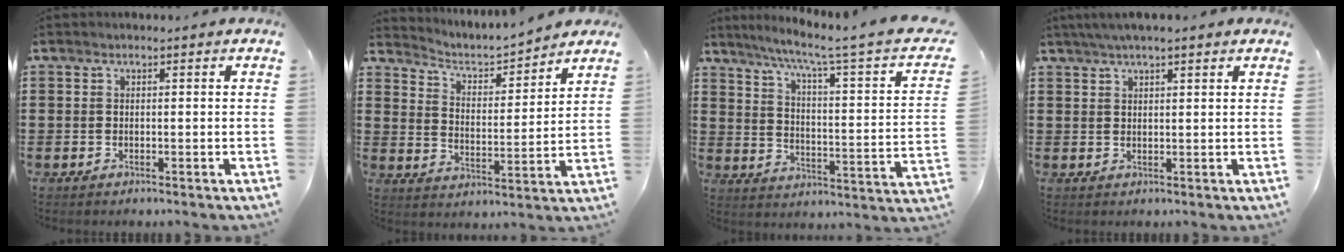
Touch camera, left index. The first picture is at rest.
{"total": 3.4, "force": [3.2, 0.9, 0.7], "torque": [-0.037, -0.024, 0.046]}
{"total": 5.2, "force": [3.4, -0.7, 3.9], "torque": [-0.089, -0.036, 0.046]}
{"total": 2.6, "force": [2.0, 0.3, 1.7], "torque": [-0.037, 0.006, 0.036]}